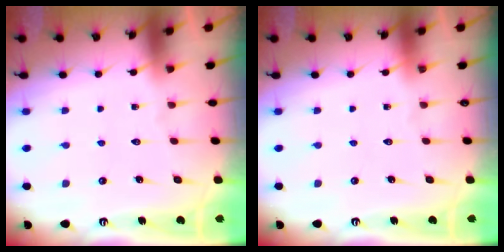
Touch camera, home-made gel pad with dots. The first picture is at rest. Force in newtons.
{"total": 0.0}